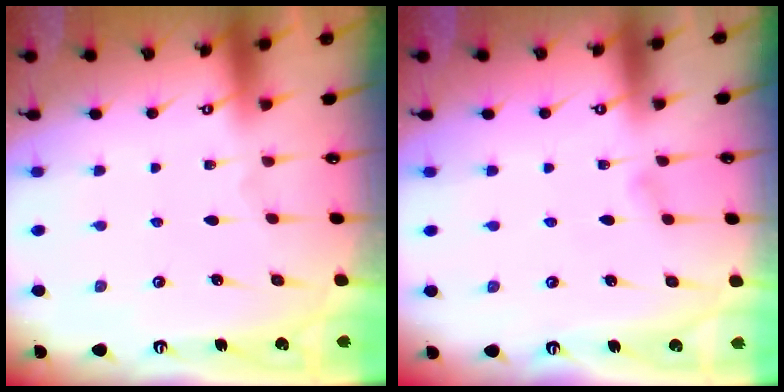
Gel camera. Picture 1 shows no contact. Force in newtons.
{"total": 4.0, "press": 3.9, "slide": 0.4}